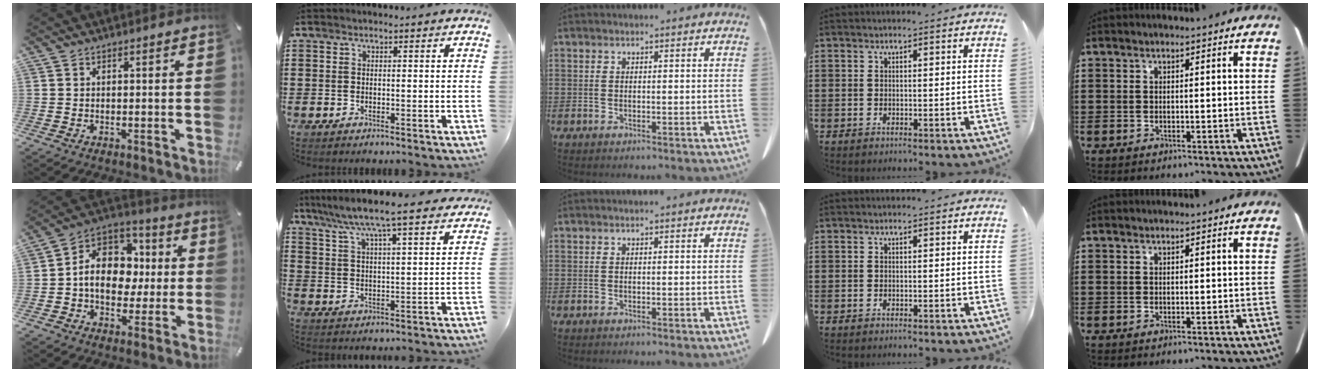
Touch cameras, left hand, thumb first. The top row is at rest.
{"thumb": {"total": 13.5, "force": [-0.5, 11.3, 7.5], "torque": [-0.142, 0.002, -0.008]}, "index": {"total": 6.9, "force": [5.9, -0.1, 3.5], "torque": [-0.091, -0.027, 0.098]}}